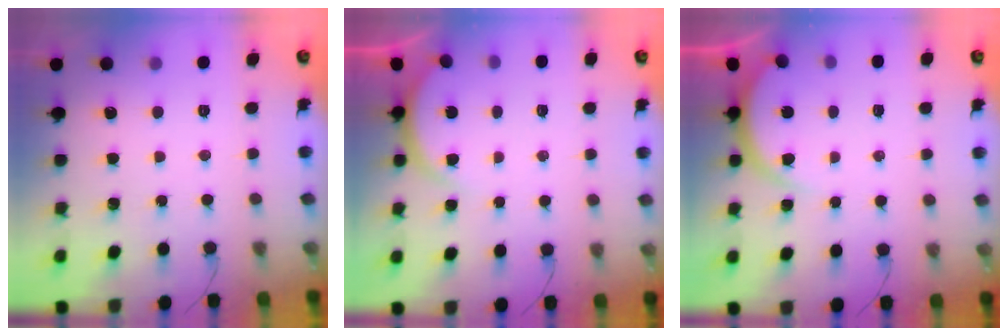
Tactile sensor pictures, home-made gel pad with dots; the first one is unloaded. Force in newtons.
{"total": 3.4, "press": 3.3, "slide": 0.5}
{"total": 4.6, "press": 4.6, "slide": 0.4}